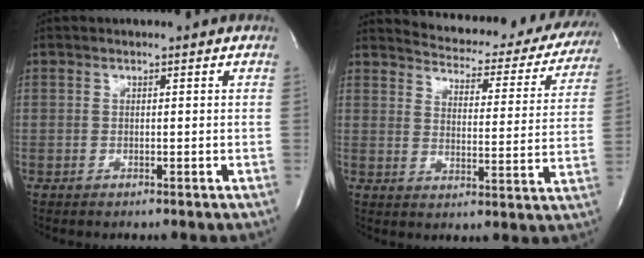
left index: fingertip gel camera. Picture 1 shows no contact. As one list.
[{"total": 22.9, "force": [21.3, 5.6, 6.0], "torque": [-0.078, -0.063, 0.244]}]